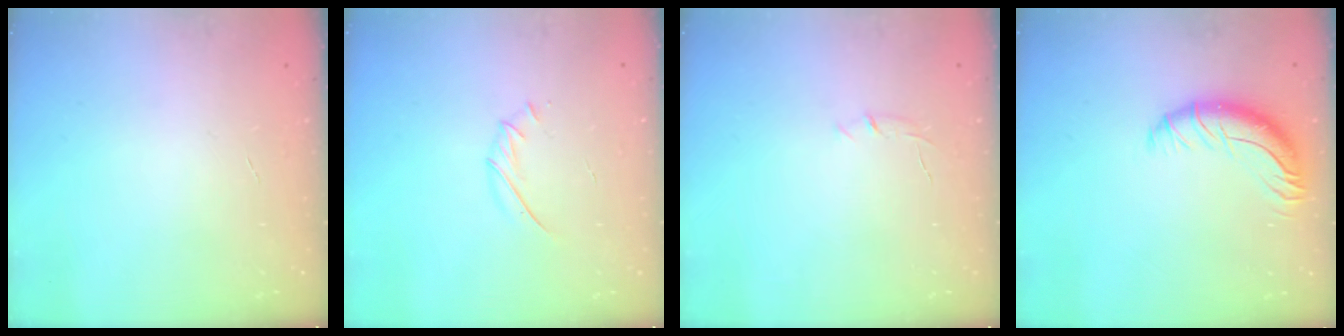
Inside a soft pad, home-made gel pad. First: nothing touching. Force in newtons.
{"total": 5.4, "press": 5.3, "slide": 1.0}
{"total": 4.2, "press": 4.0, "slide": 1.3}
{"total": 12.4, "press": 12.1, "slide": 2.6}